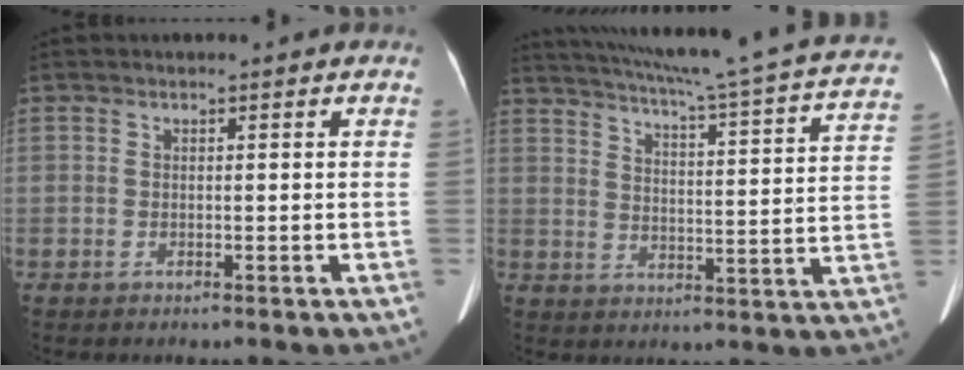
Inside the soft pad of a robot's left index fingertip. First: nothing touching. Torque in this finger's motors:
{"motor_torque": [1.11, -1.03, 0.01, 0.06]}